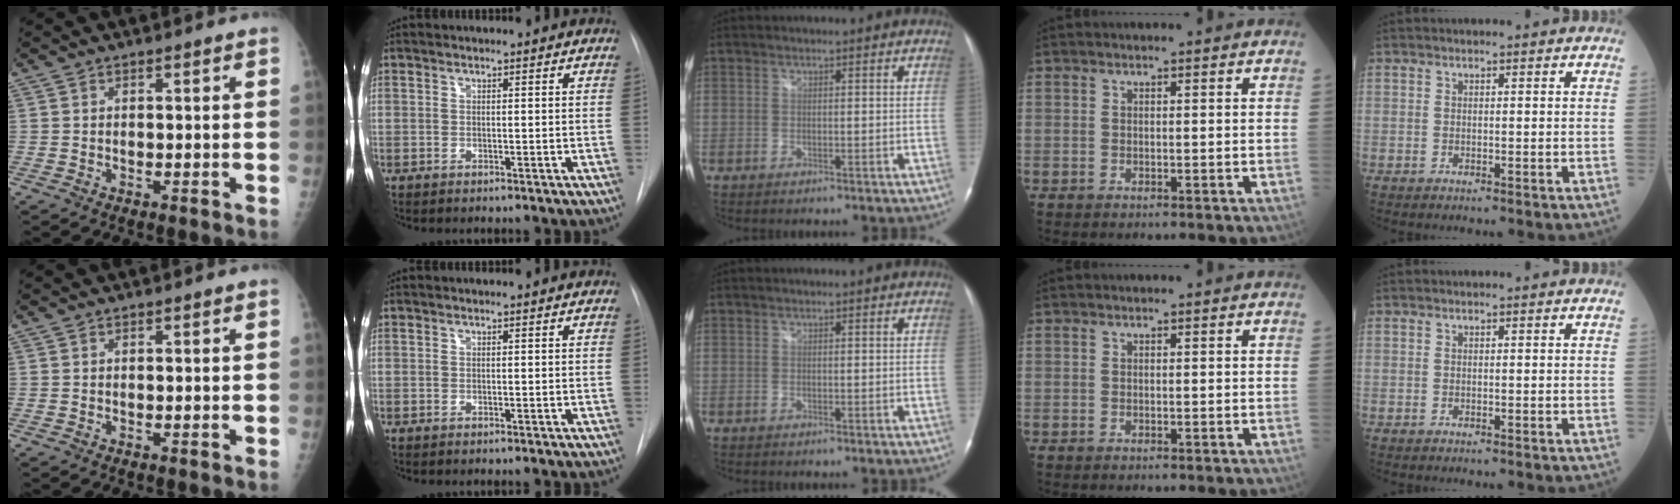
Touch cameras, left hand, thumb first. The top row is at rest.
{"index": {"total": 0.5, "force": [0.5, 0.0, 0.1], "torque": [-0.002, 0.011, 0.010]}}